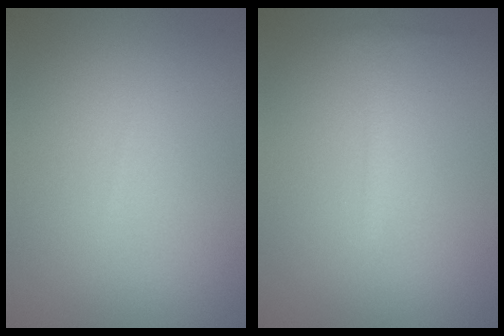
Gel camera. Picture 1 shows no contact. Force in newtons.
{"total": 1.1, "press": 1.1, "slide": 0.0}